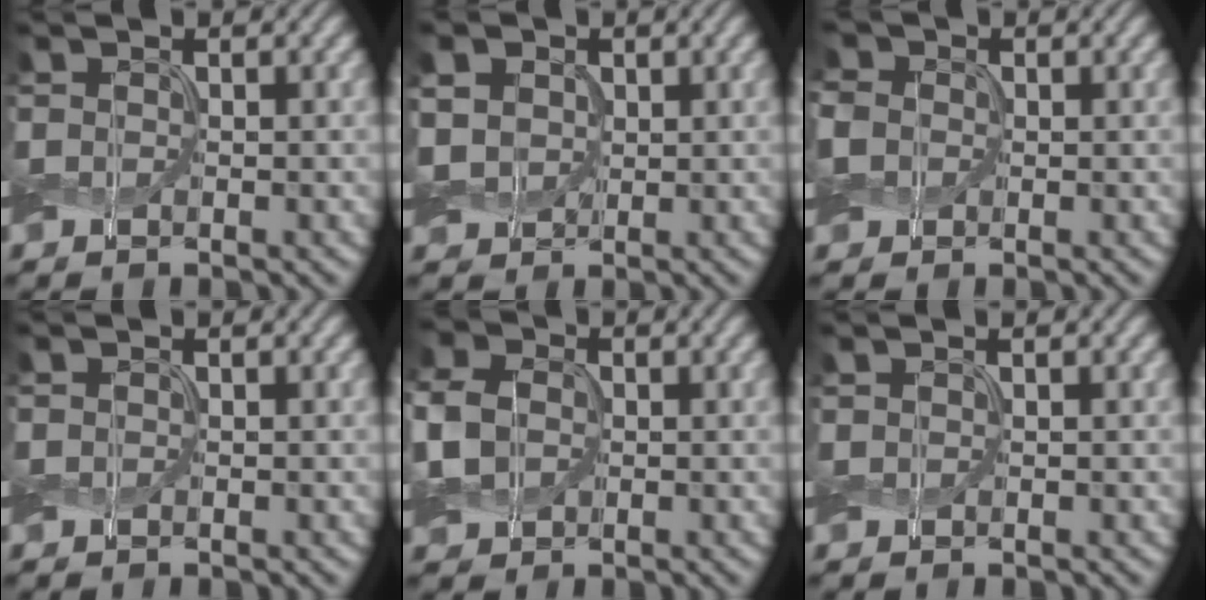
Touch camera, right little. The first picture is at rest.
{"total": 5.6, "force": [1.6, 4.6, 2.8], "torque": [-0.092, 0.016, 0.020]}
{"total": 3.9, "force": [0.6, 3.4, 1.9], "torque": [-0.070, 0.017, -0.002]}
{"total": 0.0}
{"total": 6.9, "force": [0.2, 5.7, 3.9], "torque": [-0.100, 0.019, -0.017]}
{"total": 0.0}